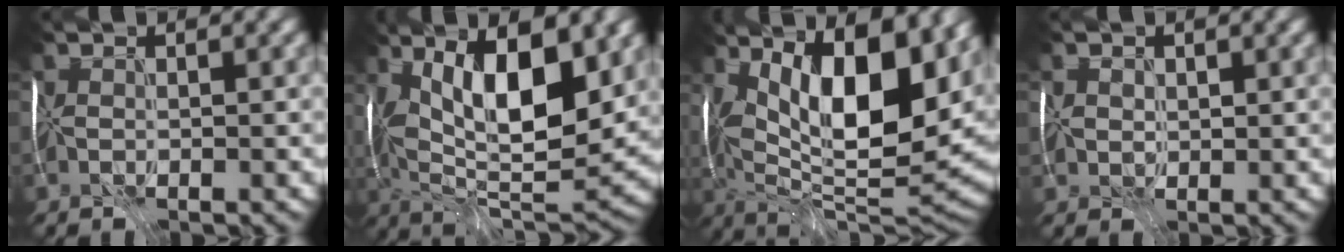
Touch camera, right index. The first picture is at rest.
{"total": 12.7, "force": [4.1, 3.9, 11.4], "torque": [-0.190, 0.005, 0.068]}
{"total": 15.5, "force": [4.9, 5.9, 13.4], "torque": [-0.213, 0.014, 0.080]}
{"total": 2.2, "force": [0.9, 1.8, 0.8], "torque": [-0.017, 0.012, 0.005]}